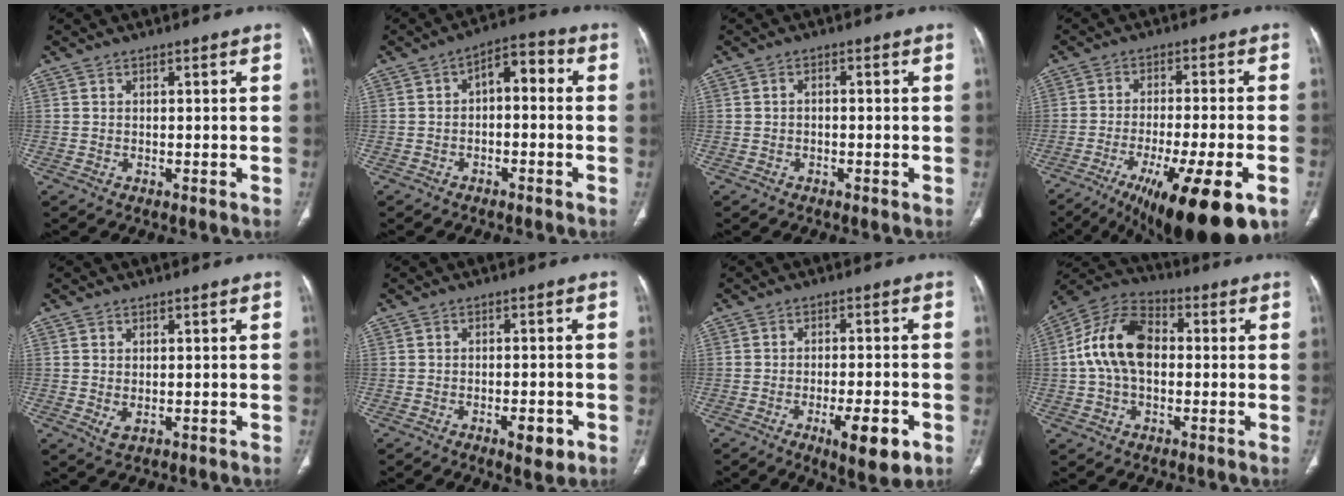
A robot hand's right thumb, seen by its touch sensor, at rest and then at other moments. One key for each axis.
{"total": 6.2, "fx": -0.3, "fy": 3.5, "fz": 5.1, "tx": -0.055, "ty": 0.036, "tz": -0.016}
{"total": 1.0, "fx": -0.3, "fy": 0.6, "fz": 0.7, "tx": -0.009, "ty": 0.005, "tz": -0.009}
{"total": 18.9, "fx": -9.7, "fy": 4.3, "fz": 15.6, "tx": -0.217, "ty": 0.009, "tz": -0.144}
{"total": 2.1, "fx": -0.2, "fy": 1.3, "fz": 1.6, "tx": -0.031, "ty": -0.005, "tz": 0.004}
{"total": 4.6, "fx": -2.1, "fy": 1.8, "fz": 3.7, "tx": -0.046, "ty": 0.004, "tz": -0.025}
{"total": 9.0, "fx": -3.9, "fy": 2.6, "fz": 7.7, "tx": -0.115, "ty": 0.005, "tz": -0.052}
{"total": 12.4, "fx": 0.1, "fy": 8.0, "fz": 9.6, "tx": -0.178, "ty": 0.033, "tz": -0.008}